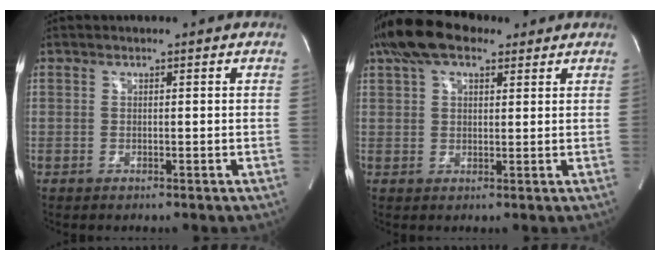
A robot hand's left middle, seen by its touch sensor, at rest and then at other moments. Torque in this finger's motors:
{"motor_torque": [1.24, -0.46, 0.15, 0.06]}